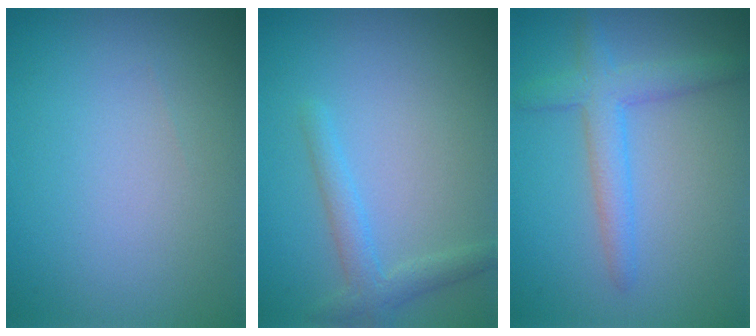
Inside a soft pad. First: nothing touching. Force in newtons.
{"total": 2.2, "press": 2.2, "slide": 0.0}
{"total": 3.4, "press": 3.4, "slide": 0.2}